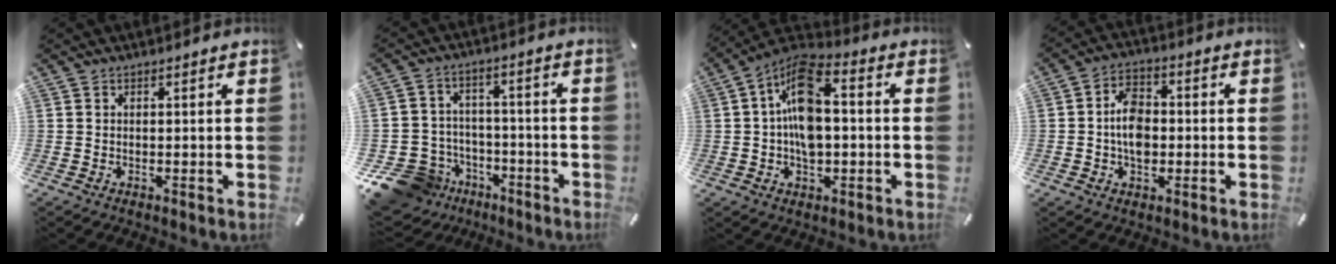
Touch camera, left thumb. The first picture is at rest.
{"total": 12.2, "force": [-7.1, 9.3, 3.3], "torque": [-0.076, 0.050, -0.120]}
{"total": 12.8, "force": [0.3, 7.5, 10.3], "torque": [-0.192, 0.005, 0.008]}
{"total": 8.3, "force": [-1.0, 5.8, 5.8], "torque": [-0.101, 0.010, -0.019]}